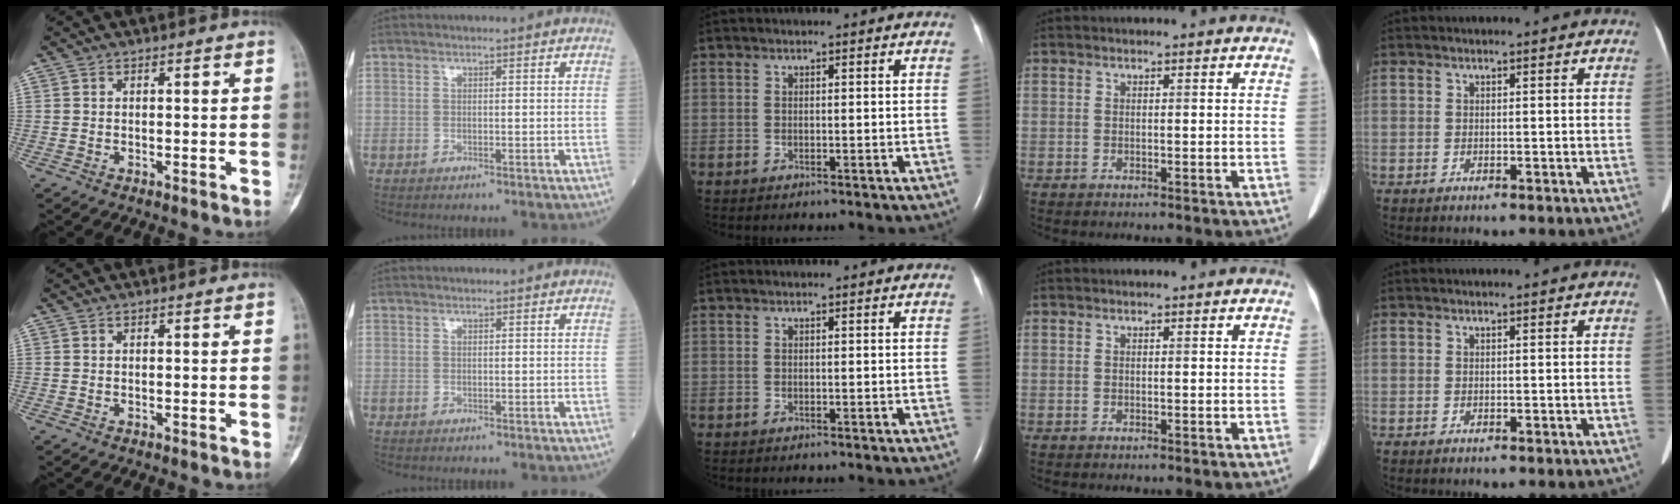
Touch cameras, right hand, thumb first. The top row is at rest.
{}